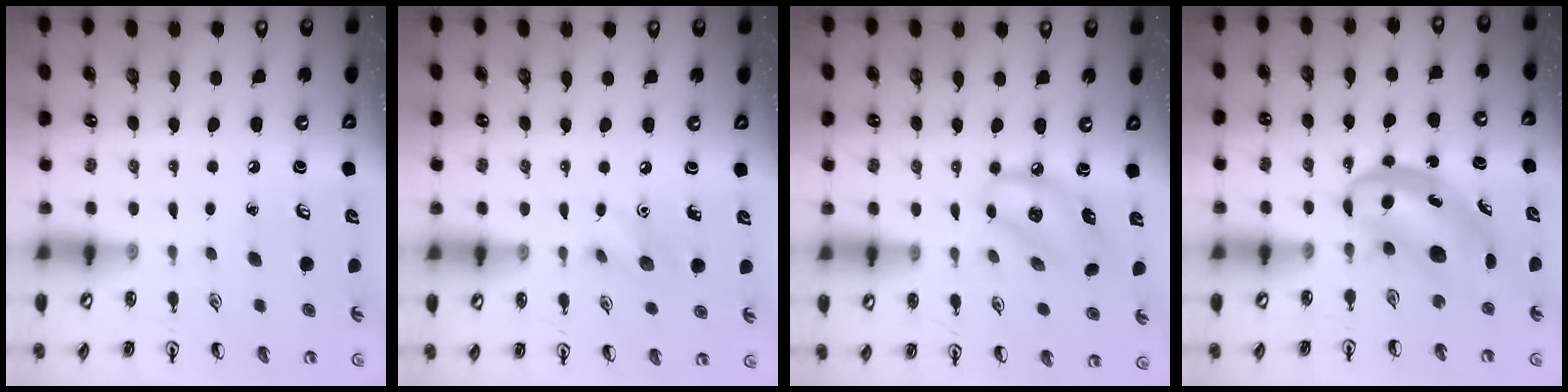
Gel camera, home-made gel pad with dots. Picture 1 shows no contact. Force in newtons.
{"total": 6.2, "press": 6.0, "slide": 1.5}
{"total": 8.3, "press": 8.1, "slide": 2.0}
{"total": 4.8, "press": 4.8, "slide": 0.3}